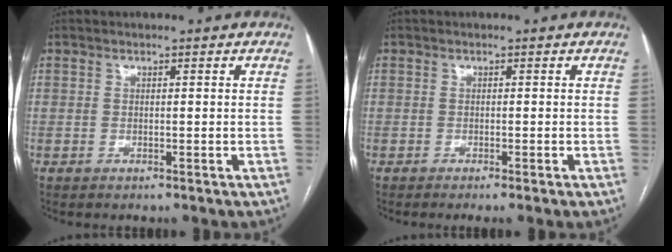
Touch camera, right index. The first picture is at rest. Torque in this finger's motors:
{"motor_torque": [0.03, -1.30, 0.39, 0.05]}